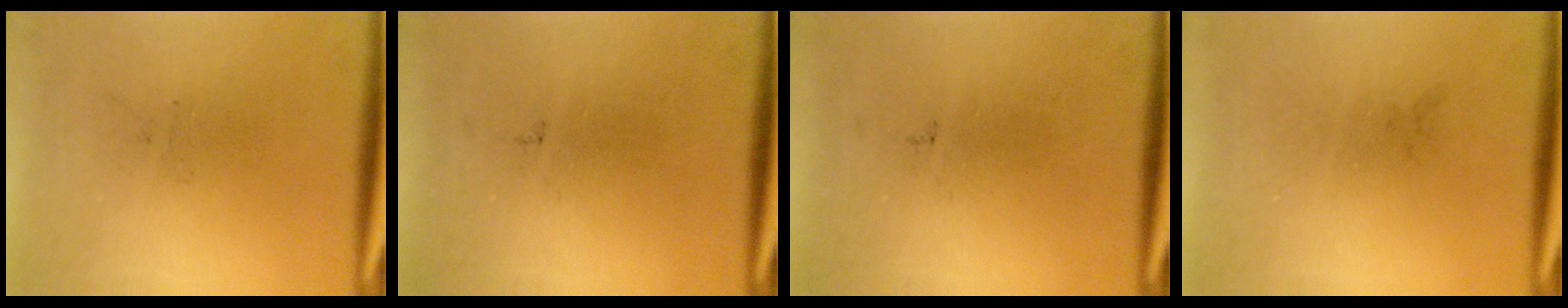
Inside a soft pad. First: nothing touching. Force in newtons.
{"total": 0.0}
{"total": 0.0}
{"total": 0.0}